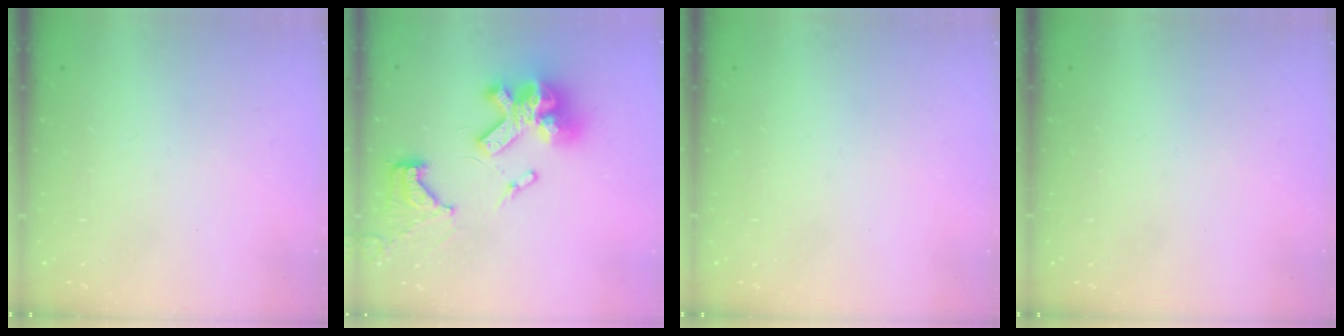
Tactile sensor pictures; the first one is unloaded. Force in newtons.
{"total": 20.1, "press": 20.0, "slide": 1.9}
{"total": 0.0}
{"total": 0.0}